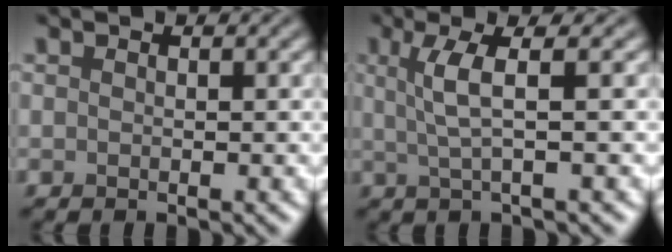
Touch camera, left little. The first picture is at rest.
{"total": 3.6, "force": [0.8, 0.6, 3.4], "torque": [-0.065, 0.002, 0.018]}